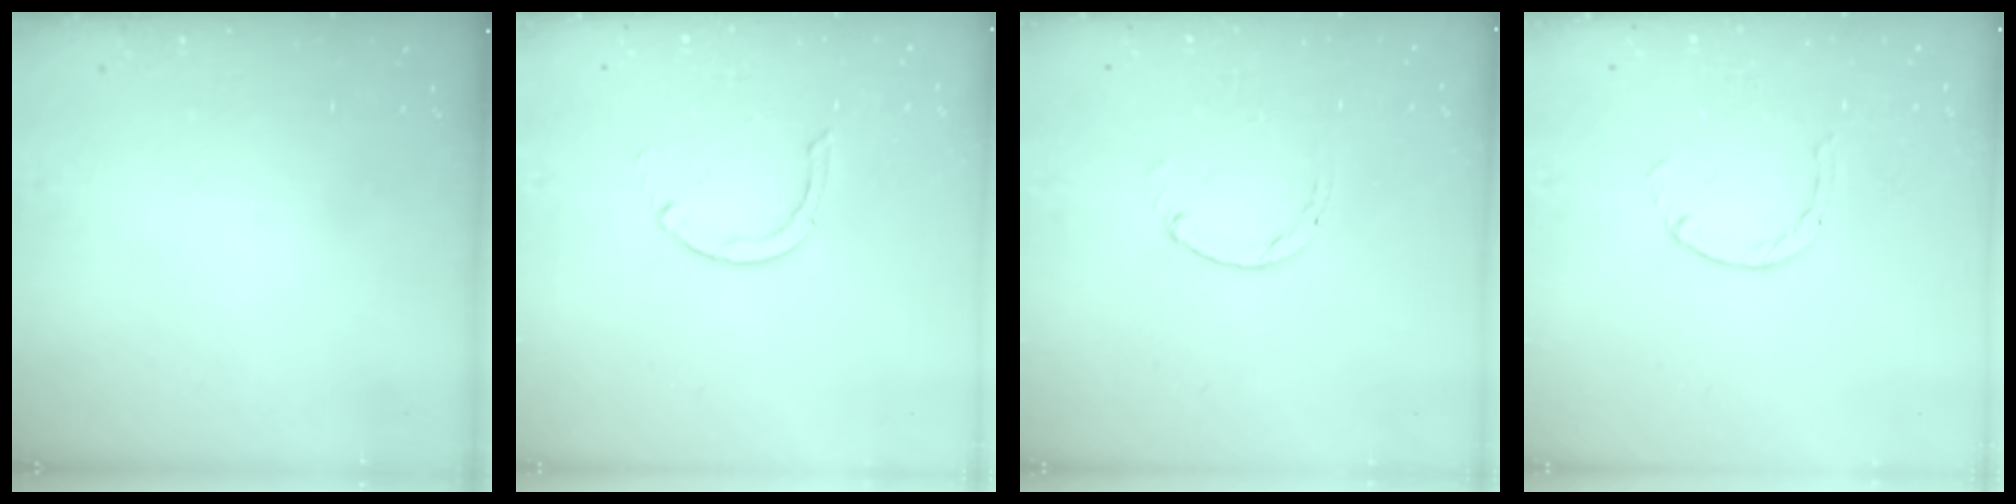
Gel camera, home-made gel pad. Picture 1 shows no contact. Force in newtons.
{"total": 3.2, "press": 3.2, "slide": 0.4}
{"total": 0.0}
{"total": 2.1, "press": 2.1, "slide": 0.3}